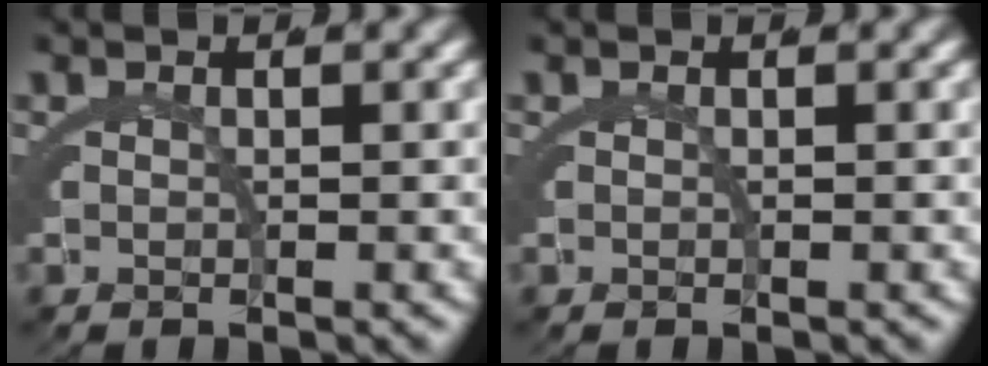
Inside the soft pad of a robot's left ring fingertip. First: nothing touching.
{"total": 0.0}